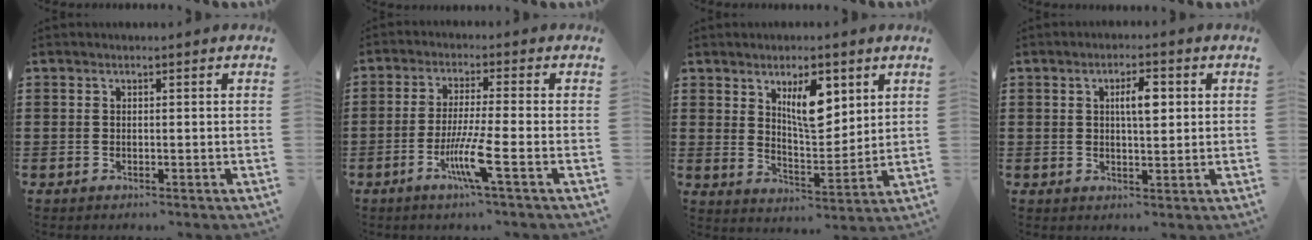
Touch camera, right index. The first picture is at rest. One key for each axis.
{"total": 7.3, "fx": -3.1, "fy": -0.1, "fz": 6.6, "tx": -0.128, "ty": -0.017, "tz": -0.058}
{"total": 8.2, "fx": 4.0, "fy": 3.4, "fz": 6.3, "tx": -0.094, "ty": -0.010, "tz": 0.061}
{"total": 4.4, "fx": 1.0, "fy": 1.4, "fz": 4.1, "tx": -0.074, "ty": 0.007, "tz": 0.012}